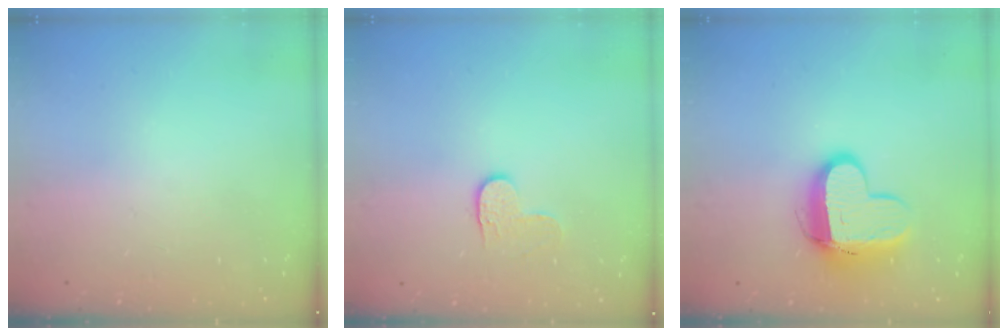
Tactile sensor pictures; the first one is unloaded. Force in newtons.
{"total": 4.0, "press": 4.0, "slide": 0.5}
{"total": 12.4, "press": 12.4, "slide": 1.2}